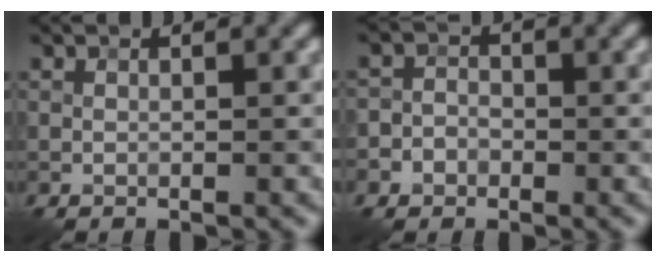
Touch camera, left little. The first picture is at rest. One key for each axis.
{"total": 2.0, "fx": -0.9, "fy": 1.7, "fz": 0.4, "tx": 0.015, "ty": 0.007, "tz": -0.024}